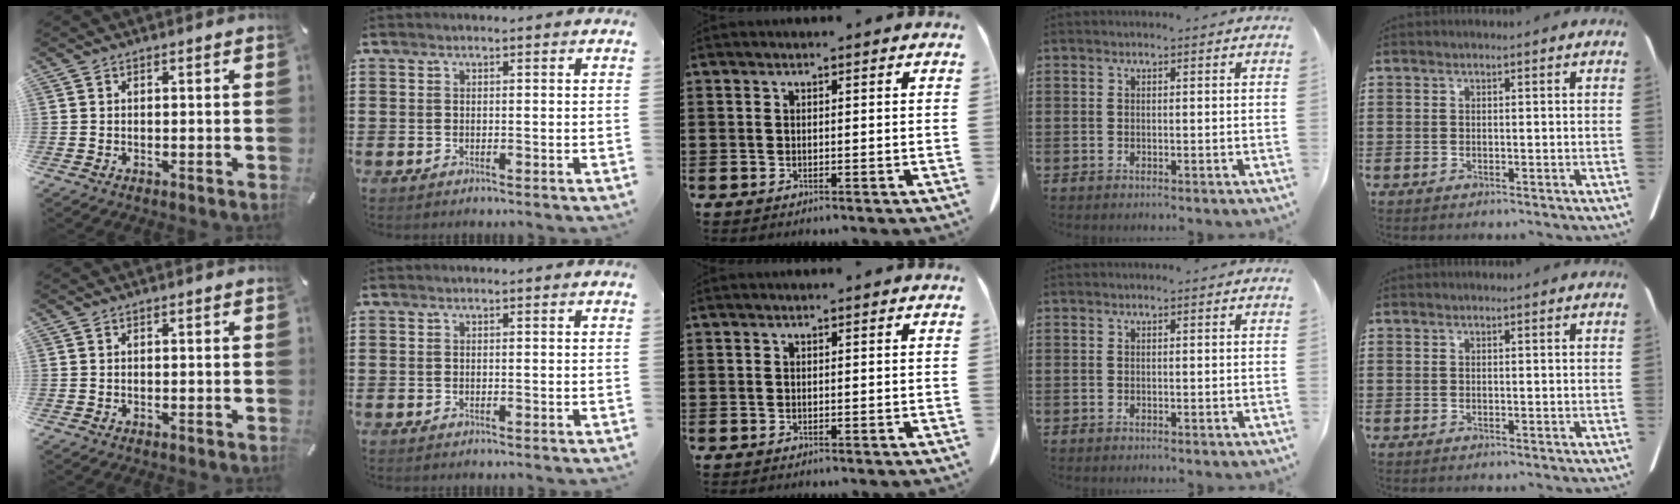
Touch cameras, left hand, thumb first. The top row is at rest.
{}